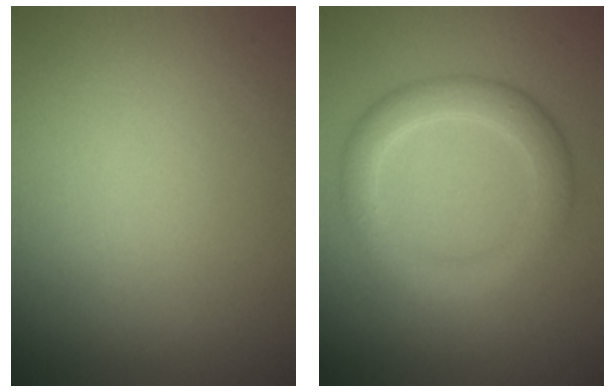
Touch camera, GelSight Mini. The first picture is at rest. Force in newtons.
{"total": 3.8, "press": 3.8, "slide": 0.1}